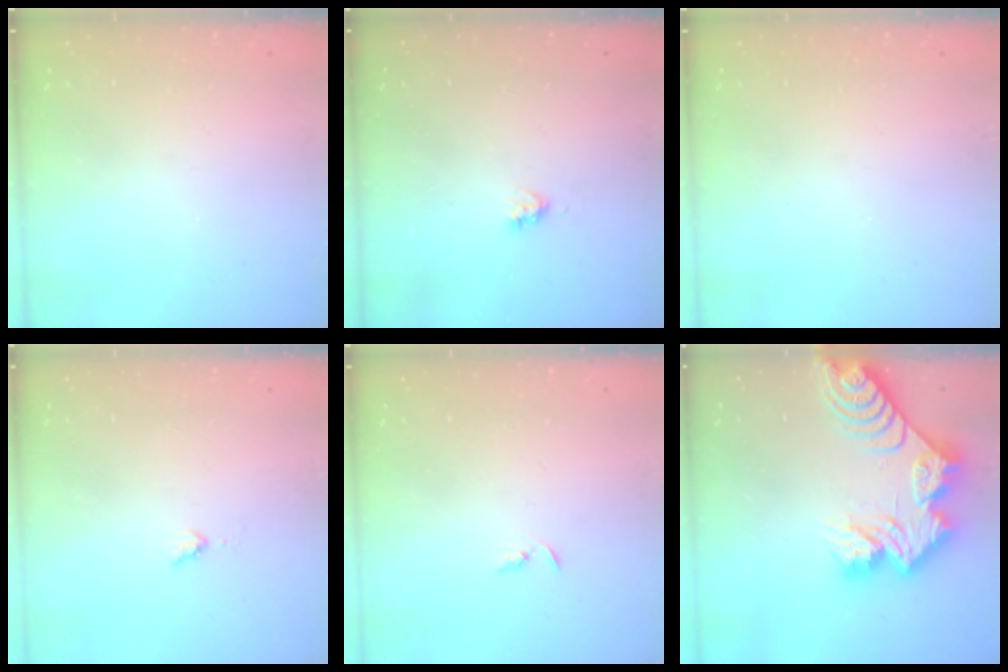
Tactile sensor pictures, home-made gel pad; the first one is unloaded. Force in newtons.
{"total": 2.6, "press": 2.6, "slide": 0.4}
{"total": 0.0}
{"total": 2.8, "press": 2.8, "slide": 0.4}
{"total": 2.4, "press": 2.3, "slide": 0.2}
{"total": 17.3, "press": 17.2, "slide": 1.7}